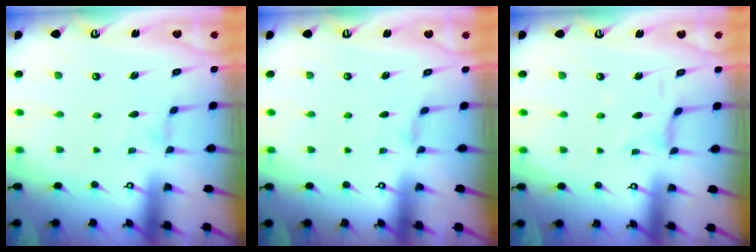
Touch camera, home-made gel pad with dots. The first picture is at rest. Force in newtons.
{"total": 3.0, "press": 2.9, "slide": 0.5}
{"total": 3.1, "press": 3.0, "slide": 0.5}